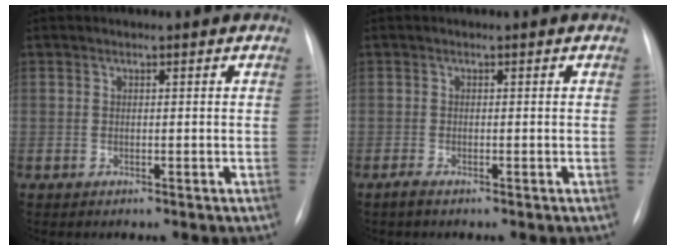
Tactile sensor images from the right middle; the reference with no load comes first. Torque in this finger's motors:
{"motor_torque": [-0.08, 0.00, -0.01, 0.01]}